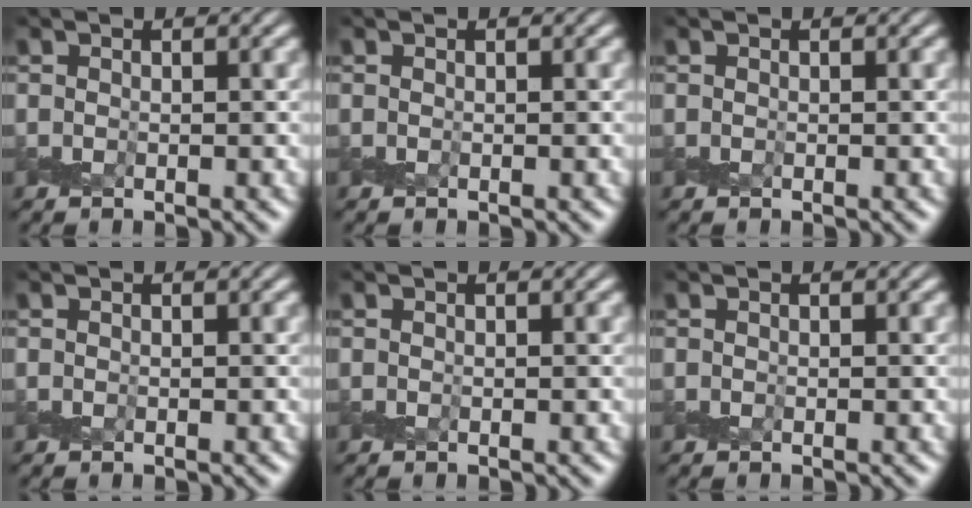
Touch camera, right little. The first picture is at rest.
{"total": 0.0}
{"total": 0.0}
{"total": 0.0}
{"total": 0.0}
{"total": 0.0}